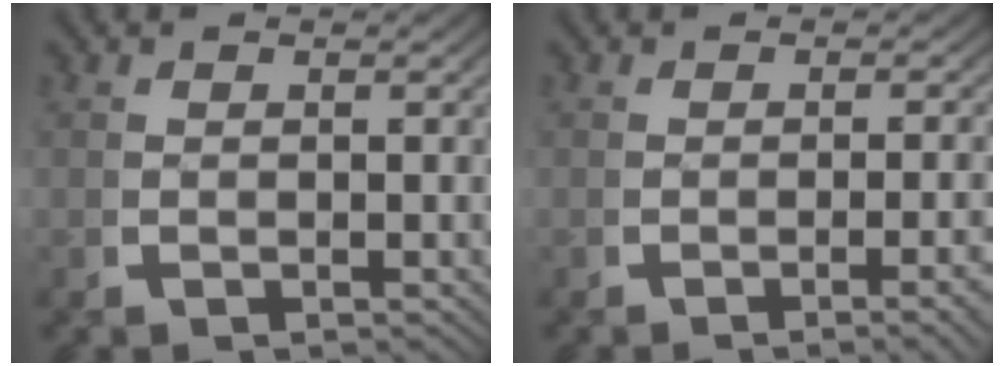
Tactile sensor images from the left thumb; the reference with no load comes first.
{"total": 2.5, "force": [-1.1, 0.1, 2.2], "torque": [-0.034, 0.005, -0.020]}